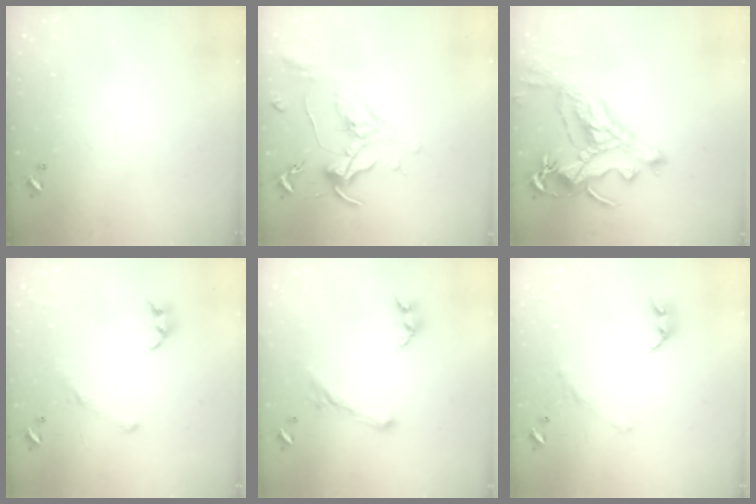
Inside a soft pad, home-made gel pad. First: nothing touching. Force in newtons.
{"total": 1.8, "press": 1.5, "slide": 0.9}
{"total": 5.8, "press": 5.5, "slide": 1.6}
{"total": 2.3, "press": 2.3, "slide": 0.5}
{"total": 0.0}
{"total": 2.3, "press": 2.0, "slide": 1.0}